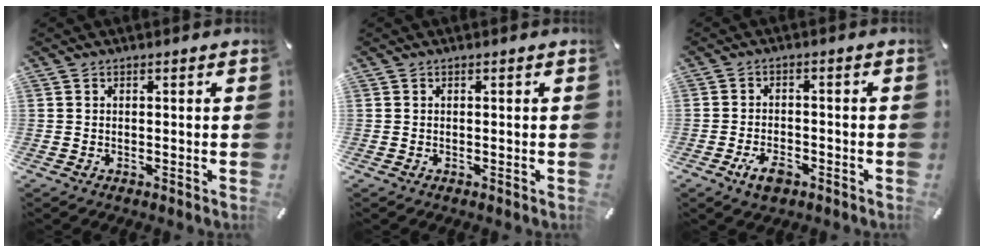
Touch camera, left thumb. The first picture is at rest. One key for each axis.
{"total": 0.0}
{"total": 5.1, "fx": -2.7, "fy": 2.8, "fz": 3.3, "tx": -0.070, "ty": 0.010, "tz": -0.051}